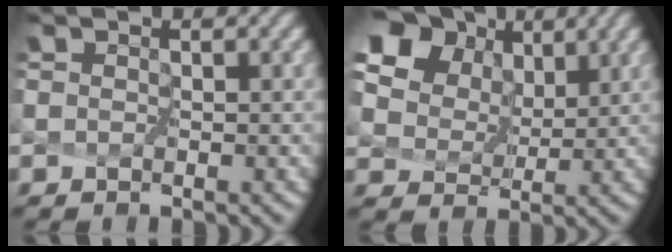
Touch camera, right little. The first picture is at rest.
{"total": 12.1, "force": [7.2, 8.0, 5.4], "torque": [-0.148, 0.018, 0.164]}